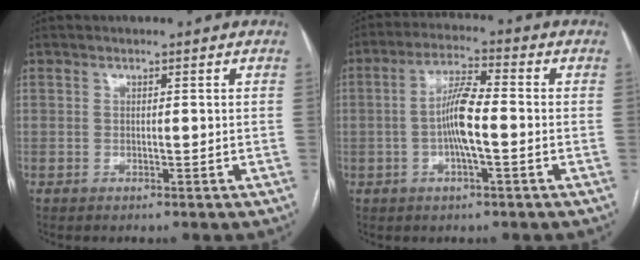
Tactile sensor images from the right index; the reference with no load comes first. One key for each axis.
{"total": 7.3, "fx": -1.0, "fy": 1.1, "fz": 7.1, "tx": -0.141, "ty": 0.008, "tz": -0.024}